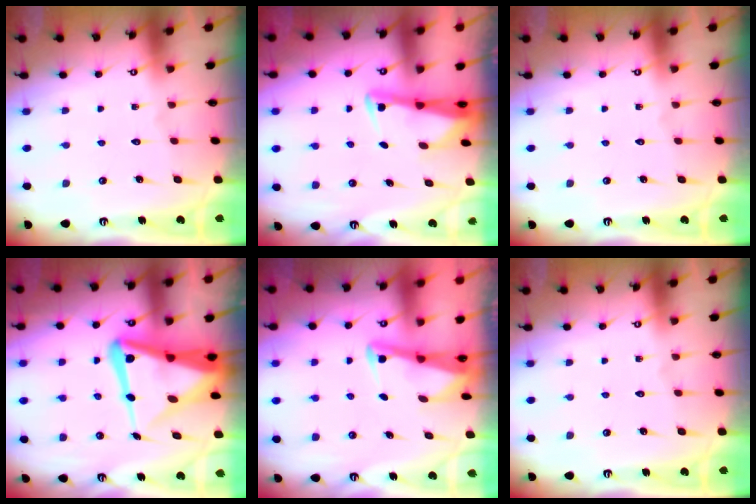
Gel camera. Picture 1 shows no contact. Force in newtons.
{"total": 2.8, "press": 2.8, "slide": 0.5}
{"total": 0.0}
{"total": 15.0, "press": 14.9, "slide": 1.5}
{"total": 3.0, "press": 3.0, "slide": 0.4}
{"total": 0.0}